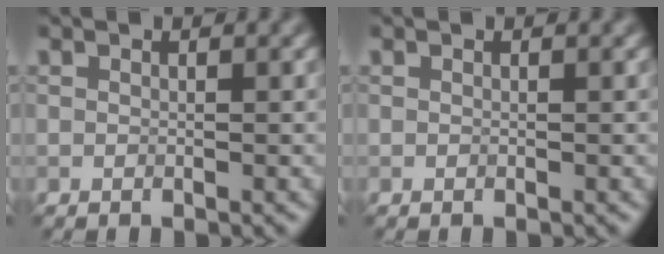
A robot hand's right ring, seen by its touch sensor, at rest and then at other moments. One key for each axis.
{"total": 0.0}